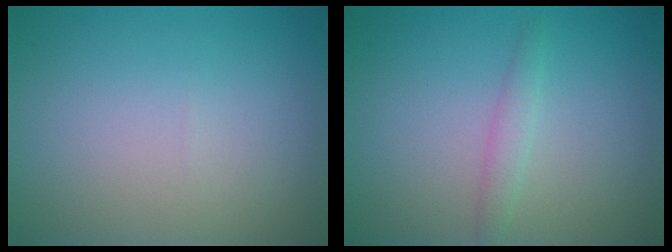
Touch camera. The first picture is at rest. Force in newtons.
{"total": 1.4, "press": 1.4, "slide": 0.0}